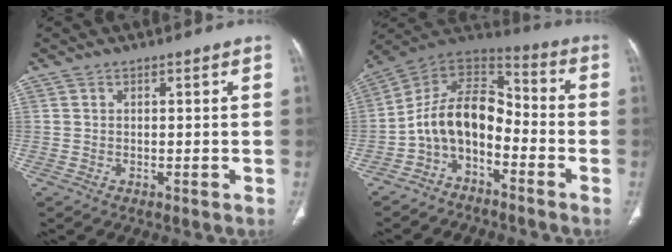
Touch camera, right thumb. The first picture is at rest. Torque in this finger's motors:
{"motor_torque": [-0.22, 0.42, 0.75, -0.55, 0.40]}